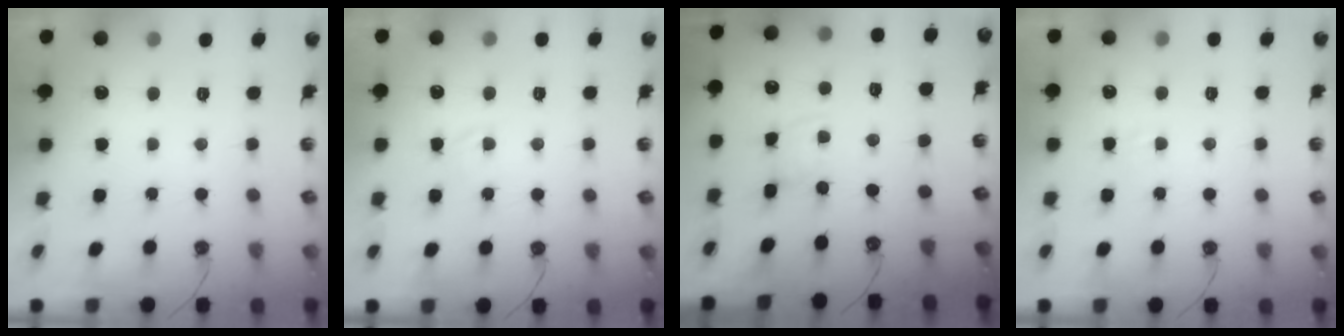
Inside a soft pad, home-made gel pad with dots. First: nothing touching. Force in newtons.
{"total": 1.5, "press": 1.5, "slide": 0.3}
{"total": 1.2, "press": 1.2, "slide": 0.2}
{"total": 1.4, "press": 1.3, "slide": 0.2}